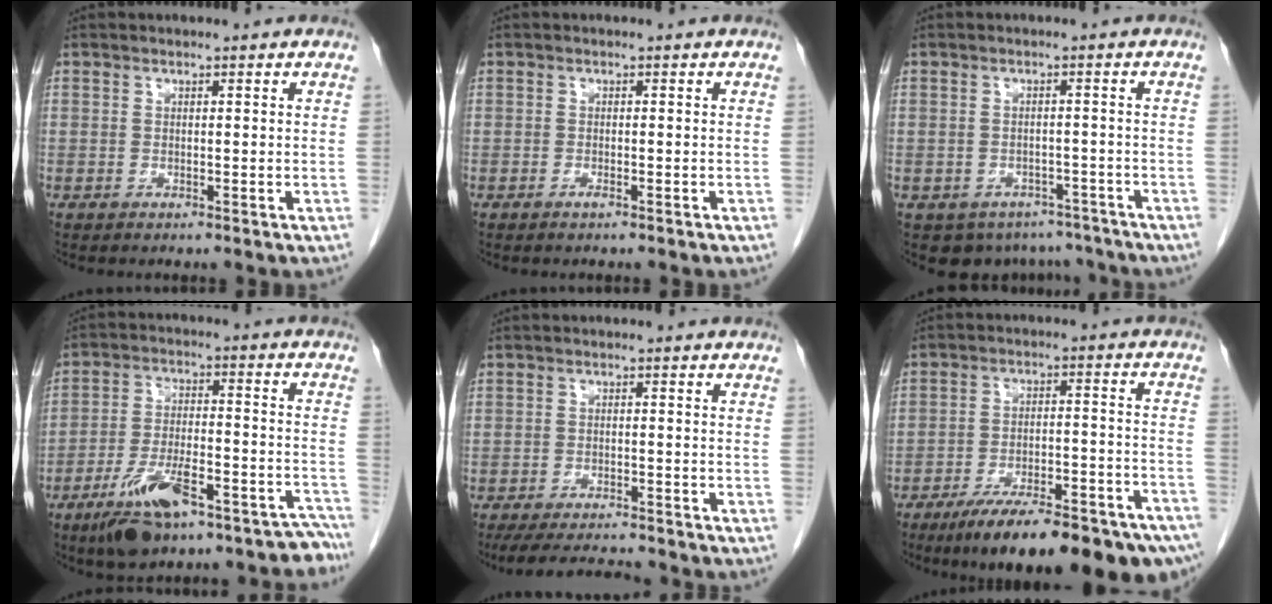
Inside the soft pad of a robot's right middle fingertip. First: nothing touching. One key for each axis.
{"total": 0.6, "fx": -0.5, "fy": 0.1, "fz": 0.4, "tx": -0.012, "ty": 0.000, "tz": -0.008}
{"total": 7.5, "fx": -5.9, "fy": 4.6, "fz": 0.9, "tx": -0.005, "ty": 0.009, "tz": -0.067}
{"total": 16.2, "fx": -12.6, "fy": 4.6, "fz": 9.1, "tx": -0.100, "ty": 0.043, "tz": -0.200}
{"total": 6.8, "fx": -6.4, "fy": 0.4, "fz": 2.2, "tx": -0.037, "ty": -0.011, "tz": -0.100}
{"total": 22.7, "fx": -17.2, "fy": 4.1, "fz": 14.2, "tx": -0.144, "ty": 0.005, "tz": -0.243}